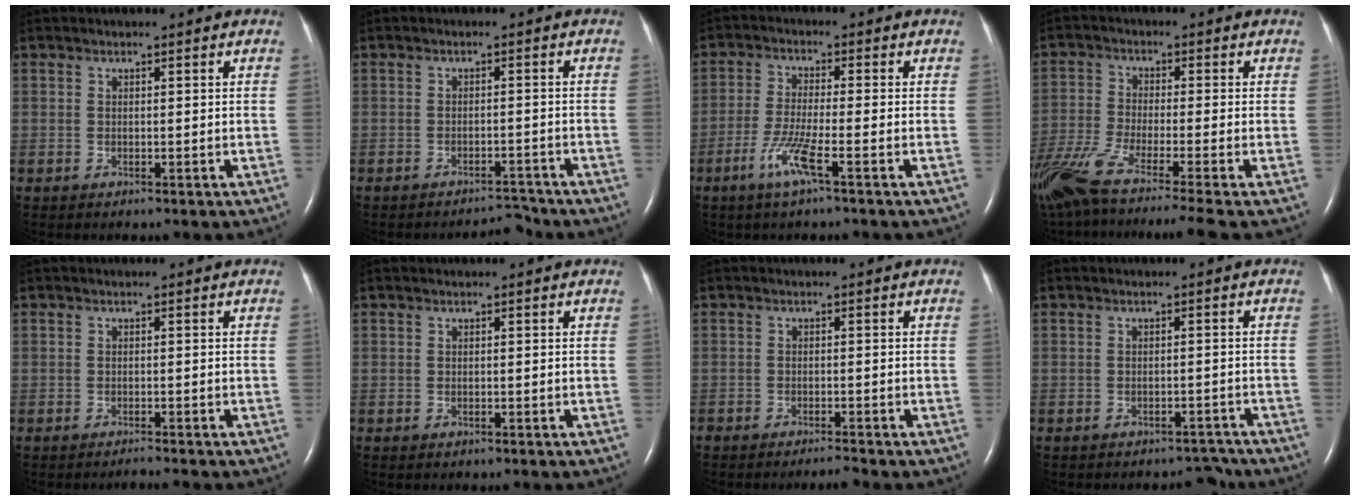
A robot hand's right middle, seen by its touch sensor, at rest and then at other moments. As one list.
[{"total": 2.8, "force": [-2.8, 0.3, -0.1], "torque": [0.003, -0.005, -0.040]}, {"total": 5.6, "force": [-2.9, -0.2, 4.8], "torque": [-0.105, -0.012, -0.061]}, {"total": 16.8, "force": [-13.1, -0.6, 10.4], "torque": [-0.219, -0.052, -0.230]}, {"total": 1.3, "force": [-1.2, -0.3, 0.3], "torque": [-0.009, -0.004, -0.017]}, {"total": 0.0}, {"total": 1.6, "force": [-1.5, -0.2, 0.4], "torque": [-0.010, -0.006, -0.024]}, {"total": 4.4, "force": [-4.0, 1.7, 0.4], "torque": [0.002, 0.012, -0.050]}]